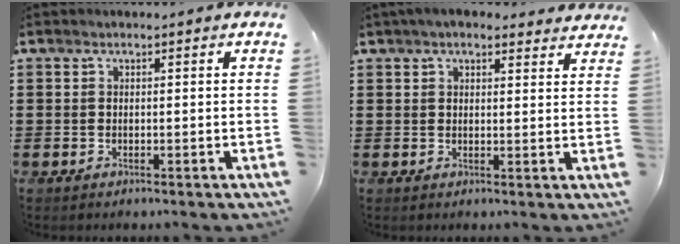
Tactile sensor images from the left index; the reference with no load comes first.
{"total": 3.8, "force": [3.3, 0.9, 1.6], "torque": [-0.041, -0.002, 0.062]}